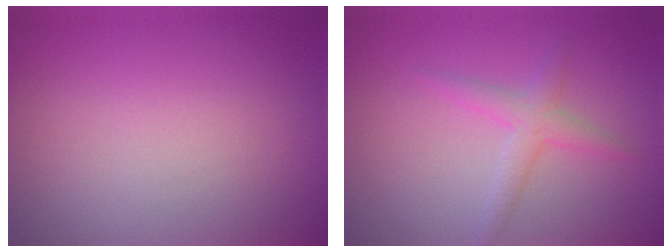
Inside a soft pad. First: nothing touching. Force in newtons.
{"total": 2.0, "press": 2.0, "slide": 0.2}